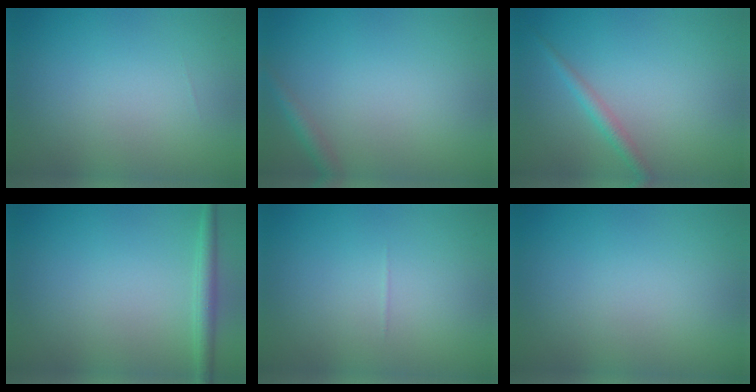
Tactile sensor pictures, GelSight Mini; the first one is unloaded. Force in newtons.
{"total": 1.4, "press": 1.4, "slide": 0.1}
{"total": 1.6, "press": 1.6, "slide": 0.0}
{"total": 1.8, "press": 1.8, "slide": 0.1}
{"total": 0.0}
{"total": 0.0}